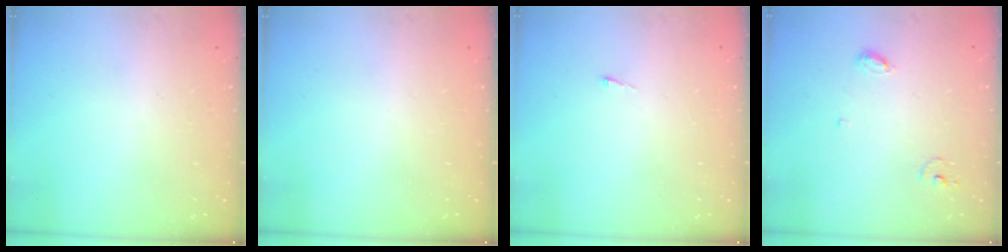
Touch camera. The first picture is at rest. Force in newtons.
{"total": 0.0}
{"total": 2.7, "press": 2.7, "slide": 0.4}
{"total": 4.7, "press": 4.7, "slide": 0.5}